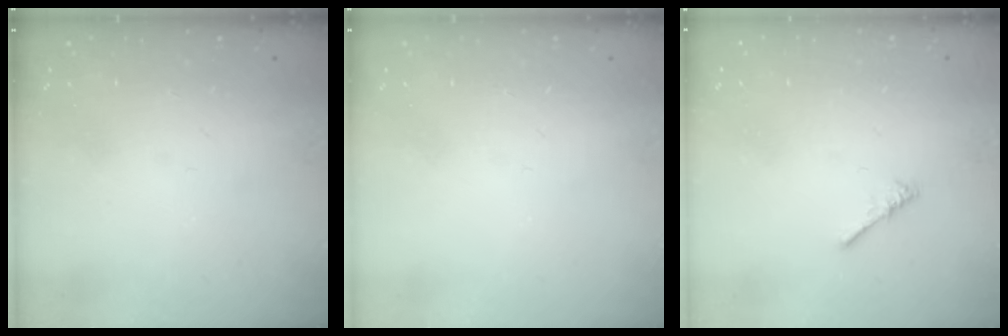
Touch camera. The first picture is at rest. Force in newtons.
{"total": 0.0}
{"total": 0.0}